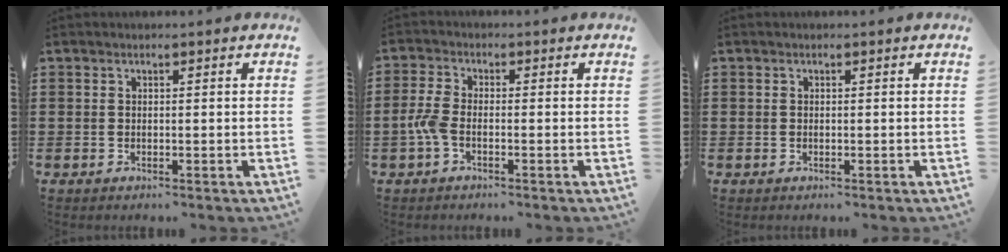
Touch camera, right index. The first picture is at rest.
{"total": 3.4, "force": [-1.3, 1.3, 2.9], "torque": [-0.079, -0.006, -0.031]}
{"total": 0.0}